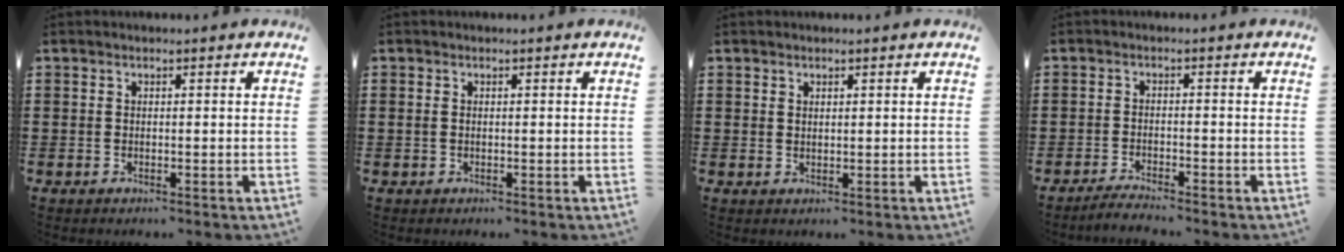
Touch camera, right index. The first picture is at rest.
{"total": 0.7, "force": [0.1, 0.4, 0.5], "torque": [-0.011, 0.002, 0.002]}
{"total": 0.7, "force": [0.7, 0.1, 0.1], "torque": [-0.002, 0.002, 0.014]}
{"total": 2.2, "force": [-2.1, -0.5, 0.2], "torque": [-0.005, 0.002, -0.041]}